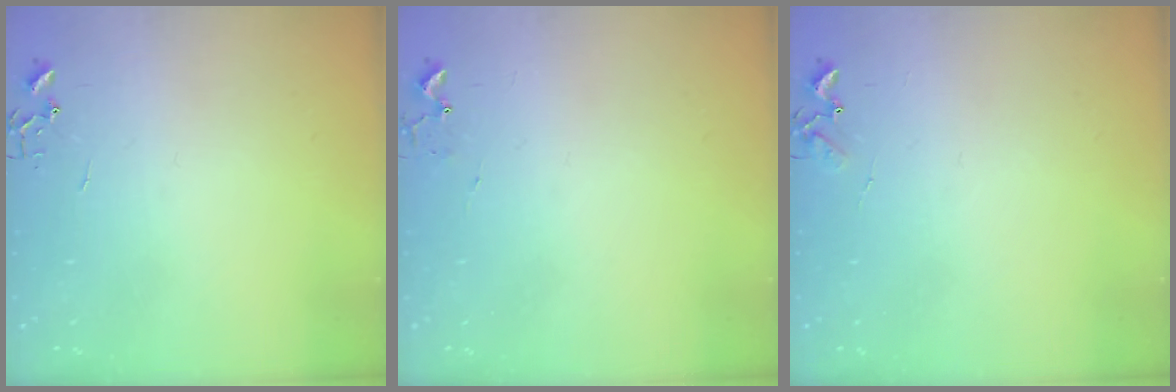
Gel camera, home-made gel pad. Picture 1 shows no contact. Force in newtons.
{"total": 5.4, "press": 5.4, "slide": 0.7}
{"total": 4.5, "press": 4.5, "slide": 0.5}